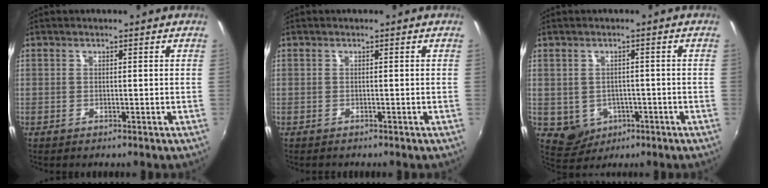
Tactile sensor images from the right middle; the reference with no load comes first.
{"total": 0.6, "force": [-0.4, 0.3, 0.0], "torque": [-0.001, -0.002, -0.008]}
{"total": 5.5, "force": [-1.7, 4.9, 1.7], "torque": [-0.046, 0.002, -0.008]}